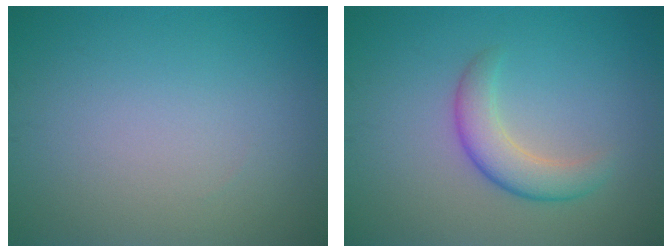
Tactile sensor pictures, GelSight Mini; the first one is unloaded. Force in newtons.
{"total": 3.4, "press": 3.3, "slide": 0.2}